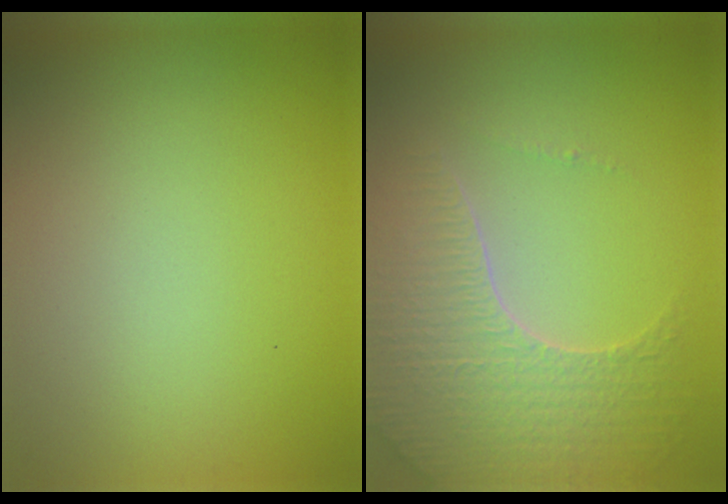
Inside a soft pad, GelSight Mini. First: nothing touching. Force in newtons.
{"total": 5.1, "press": 4.5, "slide": 2.3}